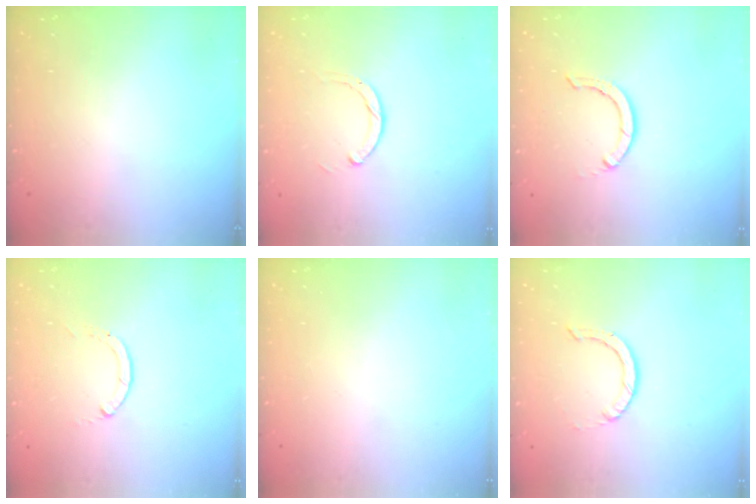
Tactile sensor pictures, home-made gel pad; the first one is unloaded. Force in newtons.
{"total": 2.3, "press": 2.3, "slide": 0.3}
{"total": 2.9, "press": 2.9, "slide": 0.1}
{"total": 0.0}
{"total": 0.0}
{"total": 0.8, "press": 0.8, "slide": 0.1}